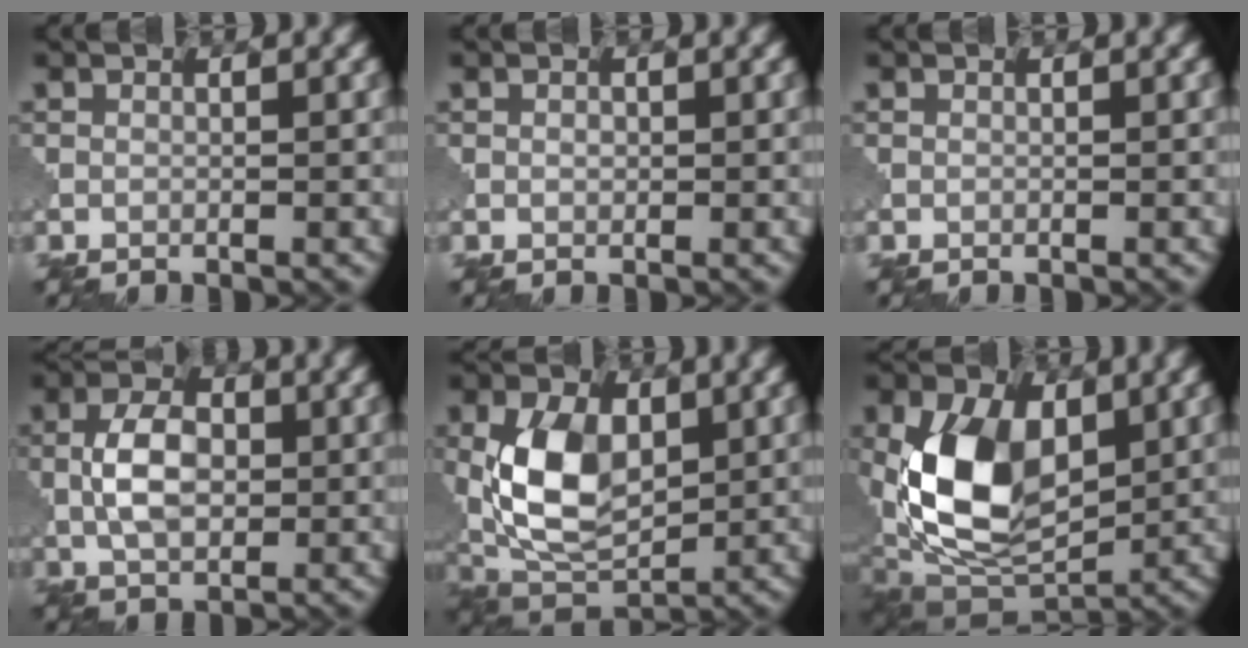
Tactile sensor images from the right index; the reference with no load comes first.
{"total": 0.7, "force": [0.1, 0.6, 0.5], "torque": [-0.007, -0.002, 0.004]}
{"total": 0.0}
{"total": 4.7, "force": [0.3, 2.9, 3.6], "torque": [-0.071, 0.002, 0.004]}
{"total": 8.6, "force": [1.1, 5.5, 6.6], "torque": [-0.139, -0.002, 0.019]}
{"total": 11.5, "force": [1.2, 7.5, 8.7], "torque": [-0.179, -0.011, 0.023]}